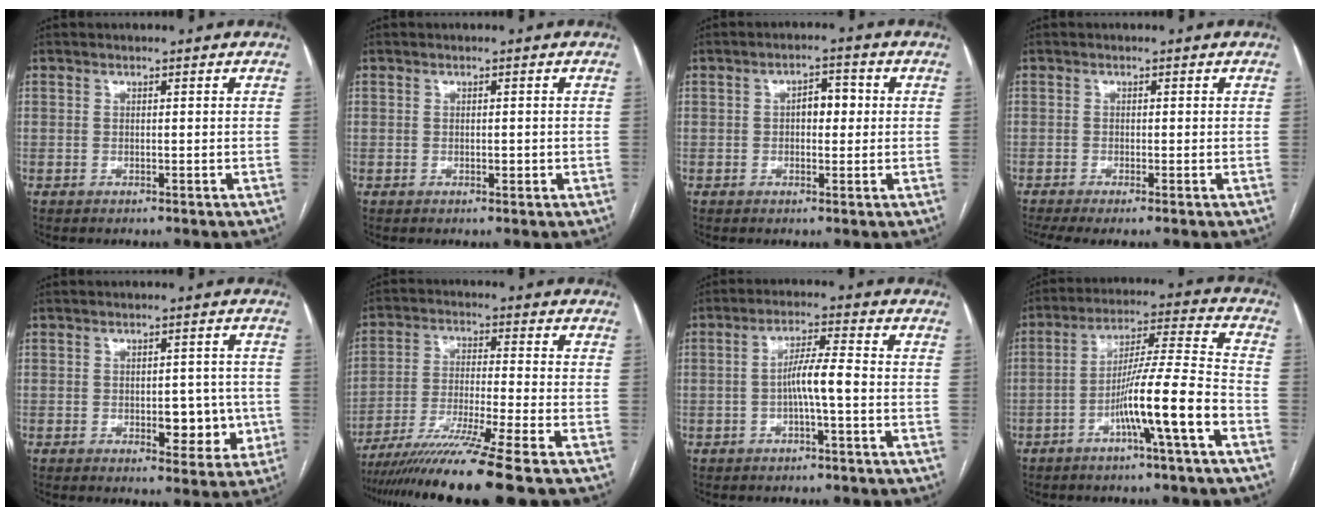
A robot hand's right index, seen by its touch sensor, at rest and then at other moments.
{"total": 1.0, "force": [-0.3, 0.4, 0.9], "torque": [-0.015, 0.000, -0.003]}
{"total": 3.7, "force": [0.3, 2.0, 3.2], "torque": [-0.044, 0.015, 0.004]}
{"total": 4.1, "force": [-2.9, 0.3, 2.9], "torque": [-0.052, -0.009, -0.051]}
{"total": 6.4, "force": [-1.4, 3.2, 5.4], "torque": [-0.056, 0.006, -0.011]}
{"total": 13.9, "force": [-11.0, -2.8, 8.0], "torque": [-0.135, -0.038, -0.185]}
{"total": 5.1, "force": [-1.2, 0.0, 5.0], "torque": [-0.089, 0.012, -0.020]}
{"total": 12.1, "force": [-5.3, -1.0, 10.8], "torque": [-0.192, 0.010, -0.091]}